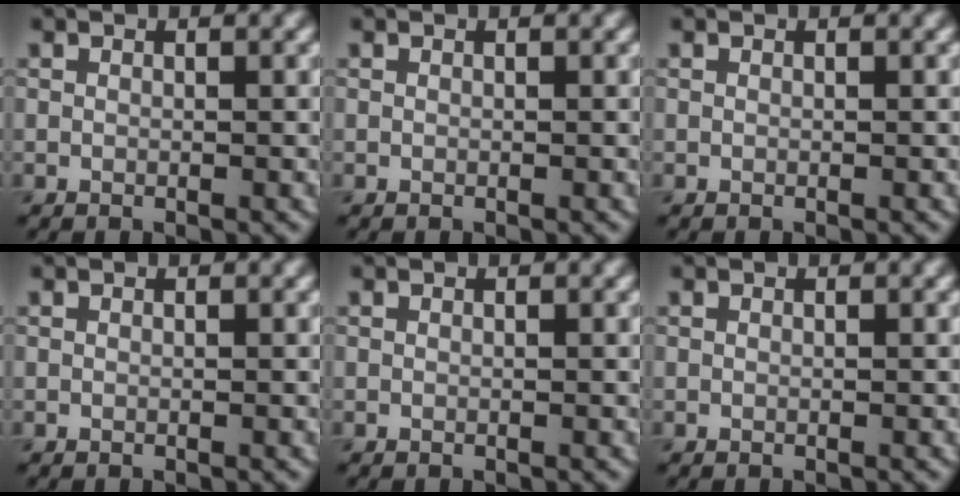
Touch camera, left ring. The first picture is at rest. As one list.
[{"total": 0.0}, {"total": 0.0}, {"total": 0.0}, {"total": 0.0}, {"total": 0.0}]